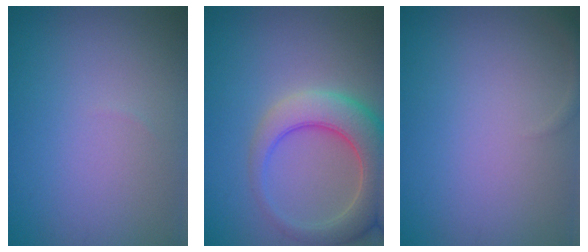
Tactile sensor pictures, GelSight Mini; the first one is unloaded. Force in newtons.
{"total": 6.7, "press": 6.7, "slide": 0.6}
{"total": 0.7, "press": 0.7, "slide": 0.1}